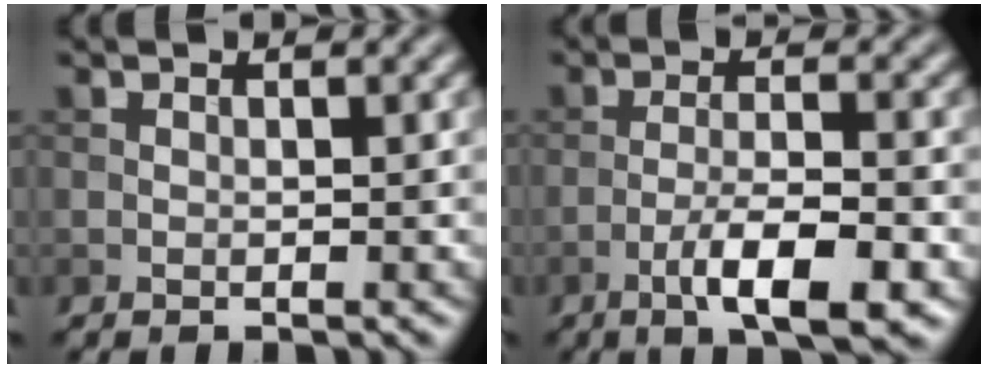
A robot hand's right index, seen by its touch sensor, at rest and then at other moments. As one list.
[{"total": 5.8, "force": [-2.9, 1.3, 4.8], "torque": [-0.084, 0.002, -0.050]}]